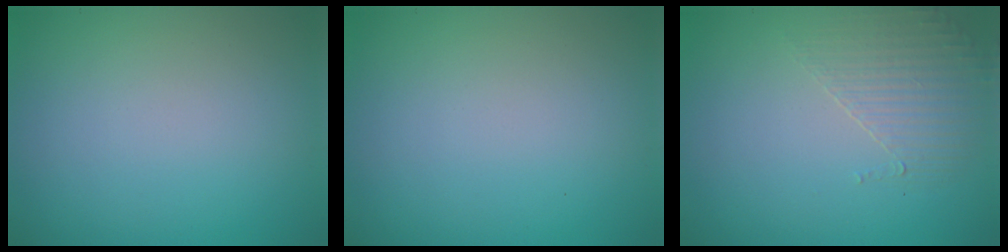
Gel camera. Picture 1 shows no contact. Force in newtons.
{"total": 0.0}
{"total": 1.7, "press": 0.9, "slide": 1.4}